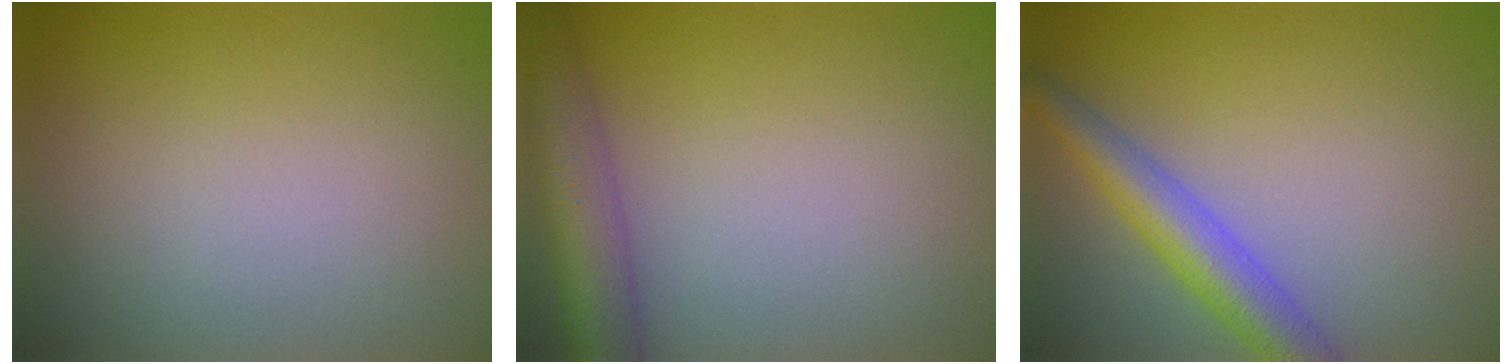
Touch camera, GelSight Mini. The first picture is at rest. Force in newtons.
{"total": 6.1, "press": 6.1, "slide": 0.3}
{"total": 4.6, "press": 4.6, "slide": 0.1}